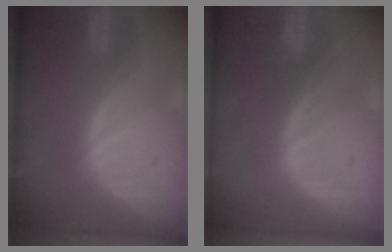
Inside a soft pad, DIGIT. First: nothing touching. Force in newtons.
{"total": 0.0}